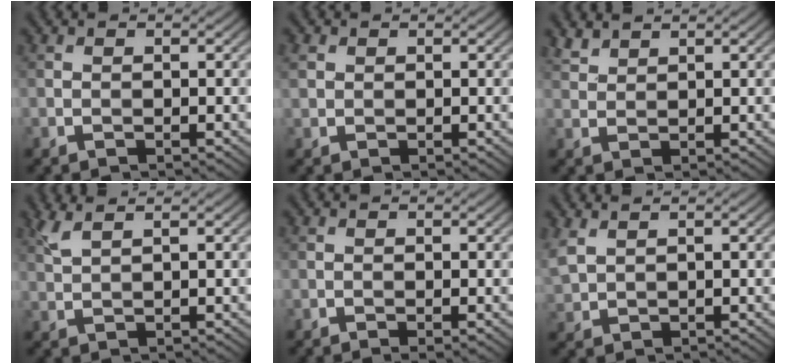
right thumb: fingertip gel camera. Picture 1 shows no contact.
{"total": 1.6, "force": [0.8, 1.3, 0.6], "torque": [-0.018, 0.004, 0.020]}
{"total": 2.2, "force": [2.0, 0.7, 0.7], "torque": [-0.018, 0.004, 0.047]}
{"total": 2.5, "force": [1.8, 0.5, 1.7], "torque": [-0.043, 0.011, 0.044]}
{"total": 0.7, "force": [-0.2, 0.1, 0.6], "torque": [-0.012, -0.004, -0.004]}
{"total": 3.0, "force": [2.0, 1.3, 1.7], "torque": [-0.058, 0.008, 0.049]}